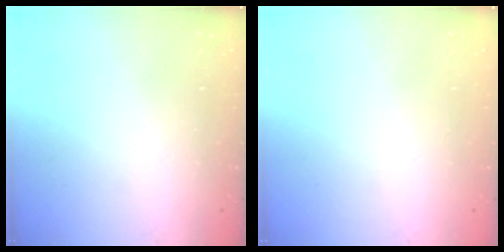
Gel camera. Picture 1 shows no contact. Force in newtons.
{"total": 0.0}